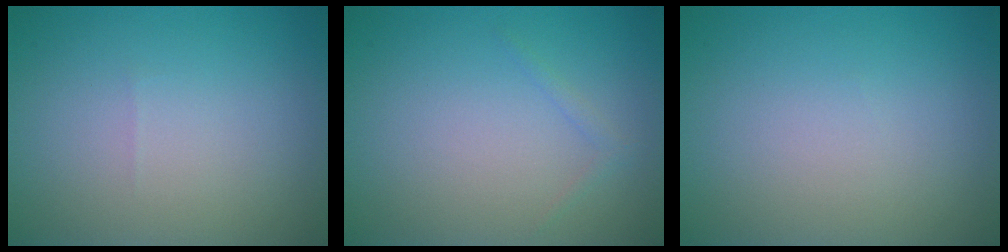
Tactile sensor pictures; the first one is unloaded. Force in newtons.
{"total": 0.6, "press": 0.6, "slide": 0.1}
{"total": 0.0}